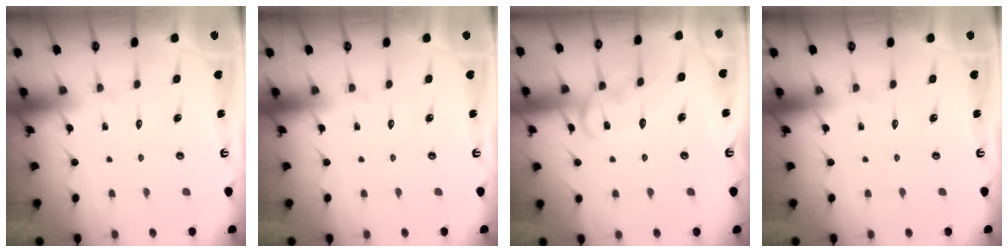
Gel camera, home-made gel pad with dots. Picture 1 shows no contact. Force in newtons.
{"total": 0.0}
{"total": 11.6, "press": 11.5, "slide": 0.9}
{"total": 0.0}